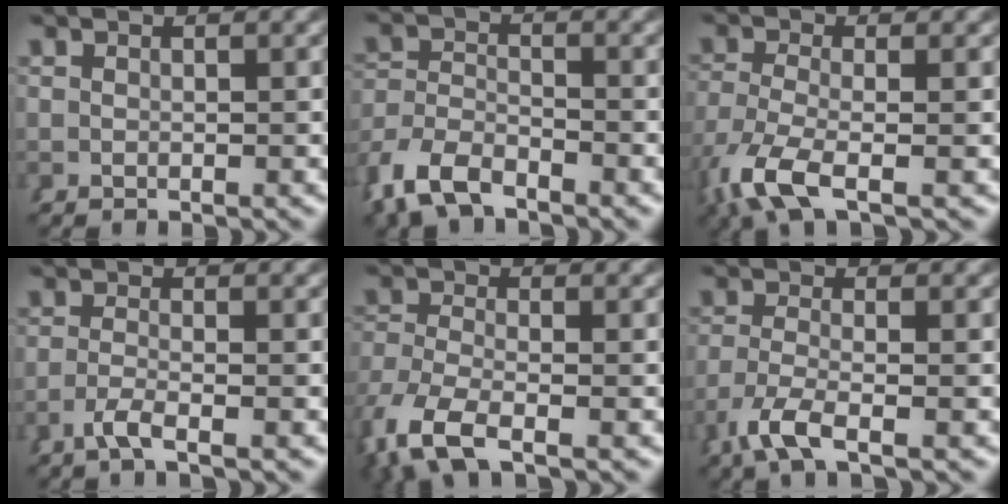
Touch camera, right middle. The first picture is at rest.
{"total": 5.4, "force": [-3.8, 3.4, 1.9], "torque": [-0.057, -0.025, -0.060]}
{"total": 4.8, "force": [-2.0, 1.9, 3.9], "torque": [-0.099, -0.037, -0.015]}
{"total": 2.1, "force": [-1.4, -0.7, 1.4], "torque": [-0.030, -0.009, -0.023]}
{"total": 4.6, "force": [-2.4, 2.2, 3.3], "torque": [-0.094, -0.037, -0.021]}
{"total": 3.5, "force": [-1.9, 0.5, 2.8], "torque": [-0.072, -0.024, -0.022]}